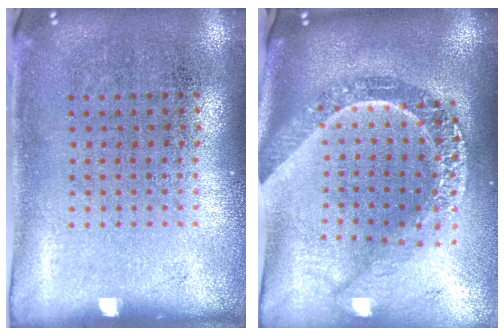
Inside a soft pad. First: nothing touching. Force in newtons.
{"total": 2.8, "press": 2.2, "slide": 1.7}